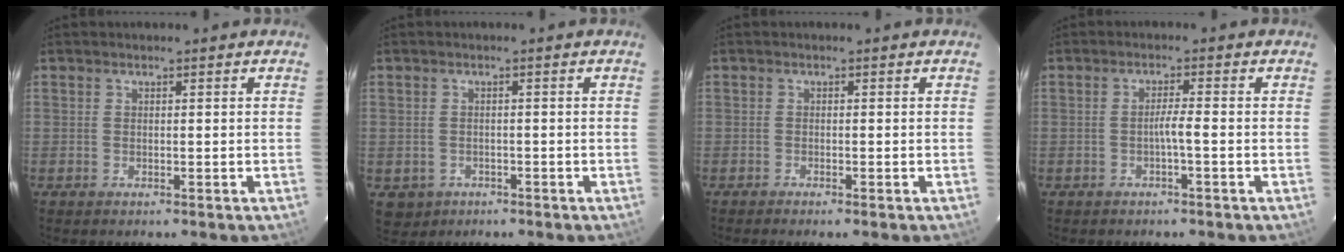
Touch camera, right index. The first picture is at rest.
{"total": 3.7, "force": [-1.6, 3.3, 0.4], "torque": [-0.011, 0.005, -0.018]}
{"total": 1.8, "force": [-1.5, -0.1, 1.1], "torque": [-0.017, -0.001, -0.019]}
{"total": 2.1, "force": [-0.7, -0.3, 1.9], "torque": [-0.034, 0.002, -0.015]}